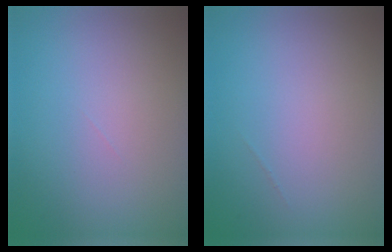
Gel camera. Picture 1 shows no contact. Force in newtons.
{"total": 0.0}